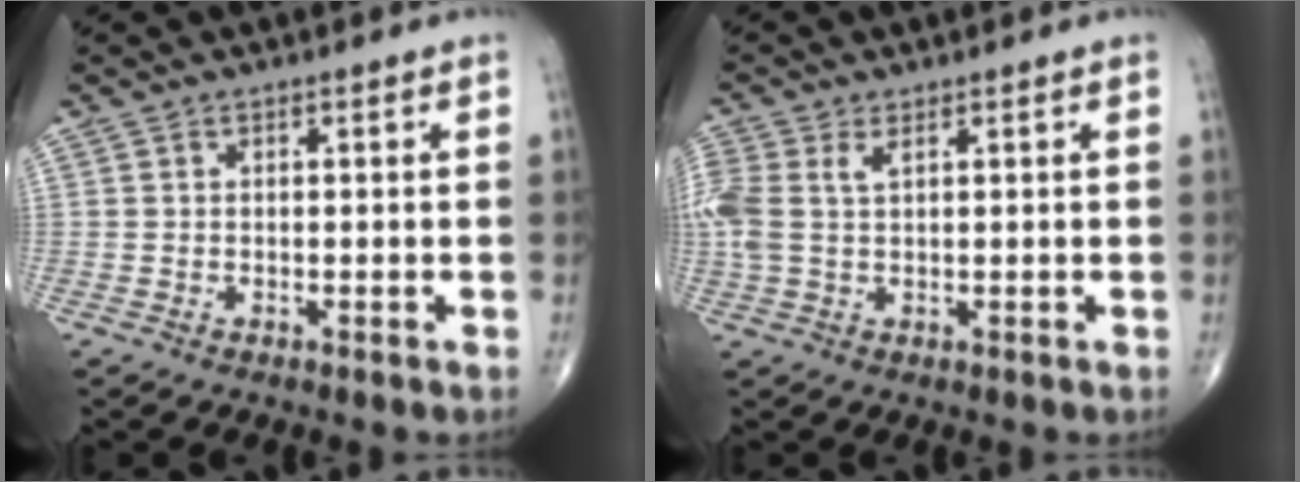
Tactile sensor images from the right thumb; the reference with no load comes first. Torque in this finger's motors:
{"motor_torque": [0.35, 0.36, 0.68, 0.30, 0.10]}